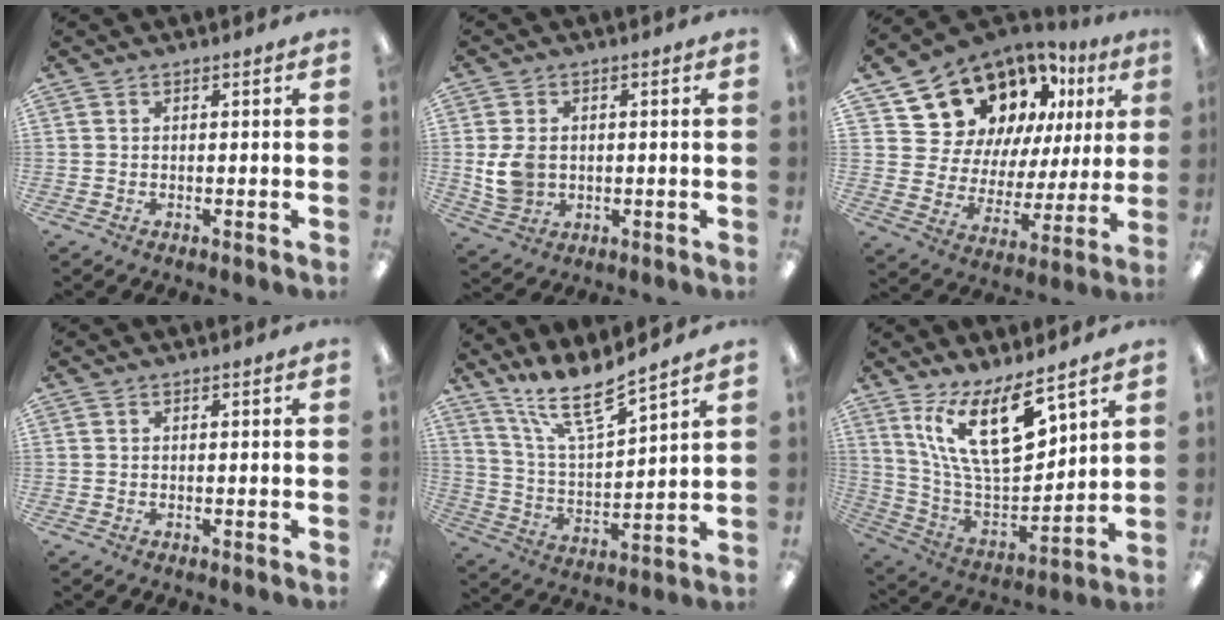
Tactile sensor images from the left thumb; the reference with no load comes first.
{"total": 7.3, "force": [-0.1, 5.8, 4.4], "torque": [-0.093, 0.007, 0.002]}
{"total": 14.7, "force": [11.6, 8.2, 3.8], "torque": [-0.098, -0.086, 0.220]}
{"total": 0.0}
{"total": 12.8, "force": [11.1, 1.4, 6.2], "torque": [-0.130, -0.072, 0.192]}
{"total": 19.4, "force": [10.9, 7.9, 14.0], "torque": [-0.265, -0.057, 0.190]}